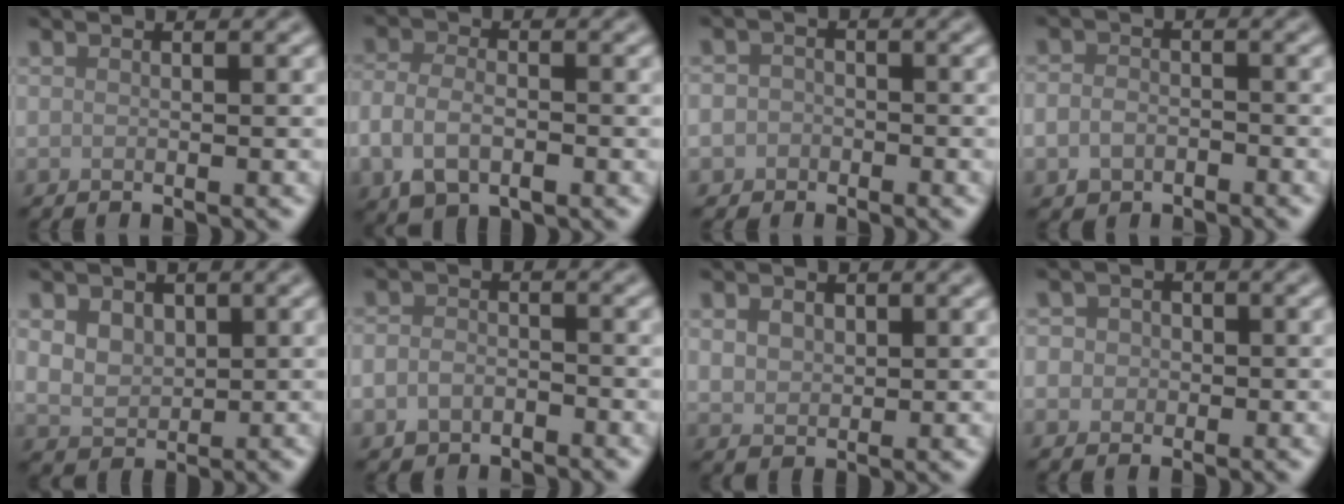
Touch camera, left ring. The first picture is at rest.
{"total": 4.2, "force": [-1.4, 2.6, 3.0], "torque": [-0.066, -0.006, -0.030]}
{"total": 2.4, "force": [-1.0, 2.1, 0.4], "torque": [0.020, 0.003, -0.029]}
{"total": 2.4, "force": [-1.3, 1.8, 0.9], "torque": [-0.014, -0.002, -0.030]}
{"total": 3.7, "force": [1.3, 2.7, 2.1], "torque": [-0.044, 0.010, 0.021]}
{"total": 2.5, "force": [-1.6, 1.8, 0.9], "torque": [-0.014, 0.000, -0.039]}
{"total": 2.1, "force": [0.8, 1.5, 1.2], "torque": [-0.027, -0.001, 0.017]}
{"total": 3.2, "force": [-0.1, 3.0, 1.0], "torque": [0.004, 0.014, -0.026]}